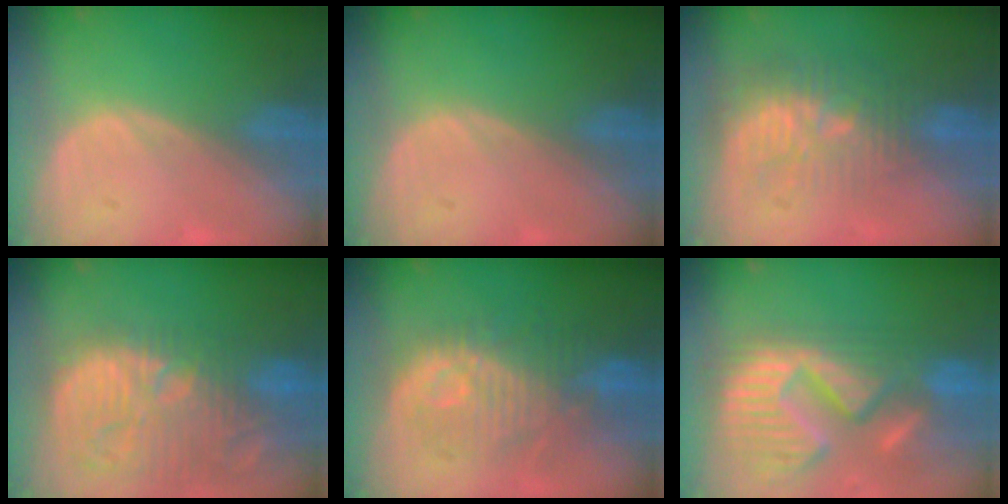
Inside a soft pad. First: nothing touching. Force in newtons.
{"total": 0.0}
{"total": 10.3, "press": 8.9, "slide": 5.1}
{"total": 15.4, "press": 13.4, "slide": 7.5}
{"total": 10.2, "press": 10.1, "slide": 1.7}
{"total": 15.1, "press": 12.6, "slide": 8.3}